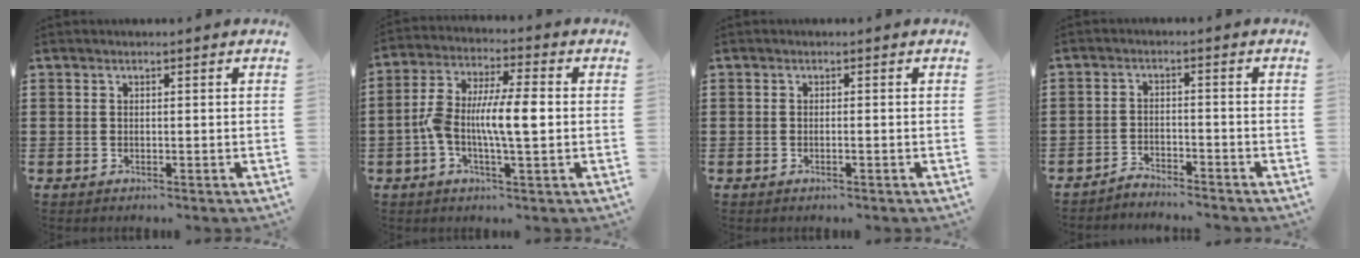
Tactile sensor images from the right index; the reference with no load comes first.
{"total": 8.9, "force": [-1.2, 2.4, 8.5], "torque": [-0.169, 0.000, -0.026]}
{"total": 0.7, "force": [-0.3, 0.0, 0.6], "torque": [-0.010, -0.003, -0.005]}
{"total": 2.7, "force": [-2.7, 0.1, -0.2], "torque": [-0.004, 0.004, -0.058]}